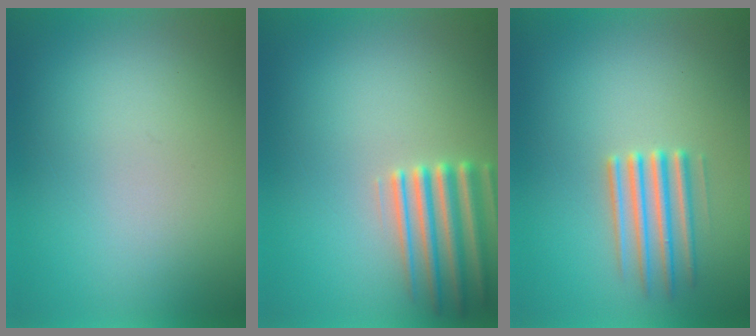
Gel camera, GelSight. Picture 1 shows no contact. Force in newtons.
{"total": 4.2}
{"total": 2.4}